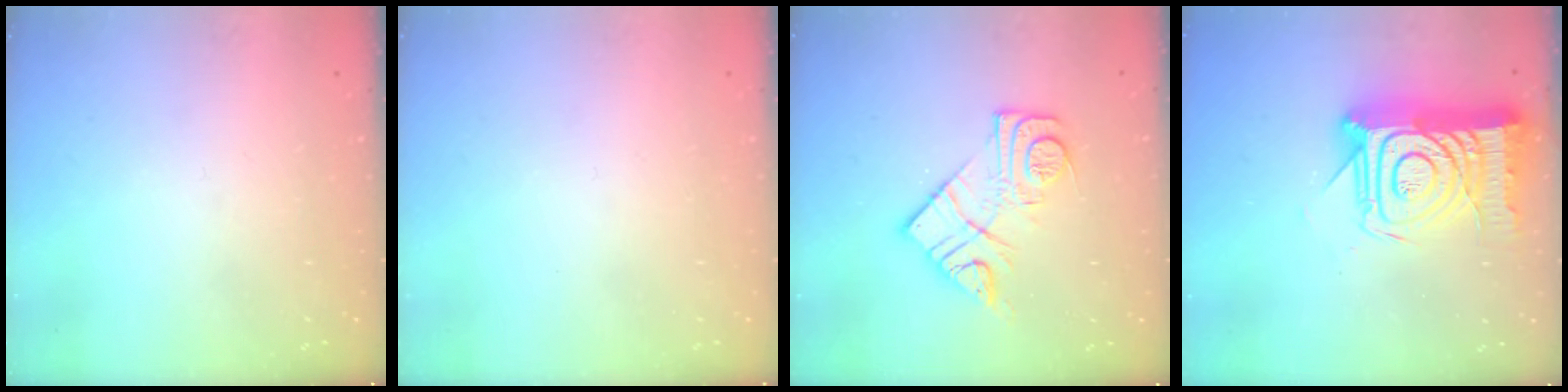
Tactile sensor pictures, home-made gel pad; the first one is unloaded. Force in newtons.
{"total": 1.6, "press": 1.6, "slide": 0.1}
{"total": 12.9, "press": 12.8, "slide": 0.9}
{"total": 22.4, "press": 22.4, "slide": 1.7}